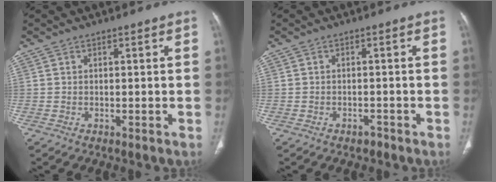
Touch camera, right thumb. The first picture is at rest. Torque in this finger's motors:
{"motor_torque": [-0.16, 0.31, -0.21, 0.08, 0.03]}